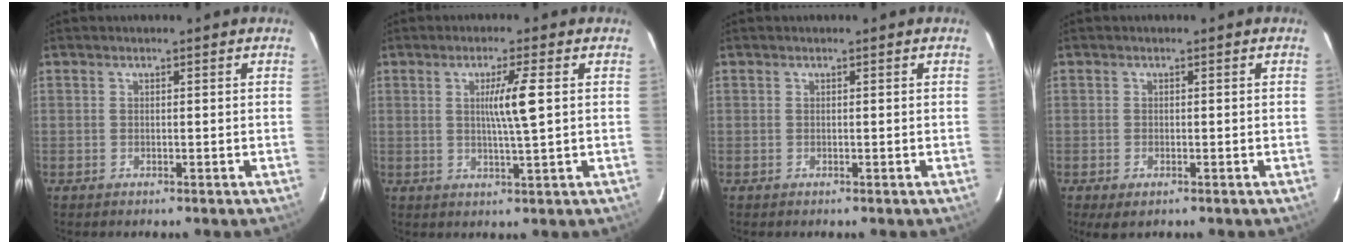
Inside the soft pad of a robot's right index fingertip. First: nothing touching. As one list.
[{"total": 5.3, "force": [0.9, -0.7, 5.1], "torque": [-0.091, -0.005, 0.017]}, {"total": 0.0}, {"total": 2.2, "force": [-1.1, 1.0, 1.6], "torque": [-0.032, -0.004, -0.009]}]